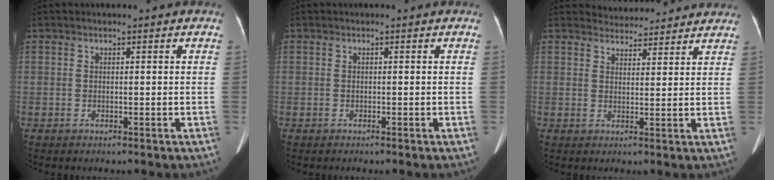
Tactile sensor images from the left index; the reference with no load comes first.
{"total": 0.0}
{"total": 7.4, "force": [7.1, 1.8, 0.5], "torque": [0.002, 0.017, 0.083]}